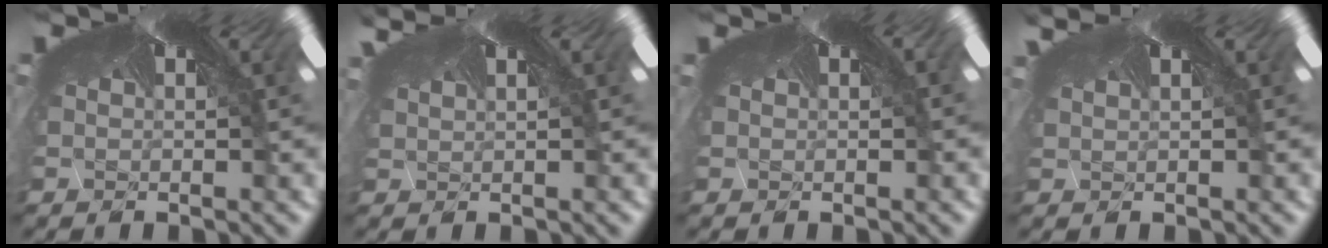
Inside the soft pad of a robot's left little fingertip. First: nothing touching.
{"total": 0.7, "force": [0.6, 0.1, 0.1], "torque": [-0.014, -0.002, 0.008]}
{"total": 0.0}
{"total": 0.6, "force": [0.5, 0.0, -0.2], "torque": [-0.003, -0.003, 0.006]}